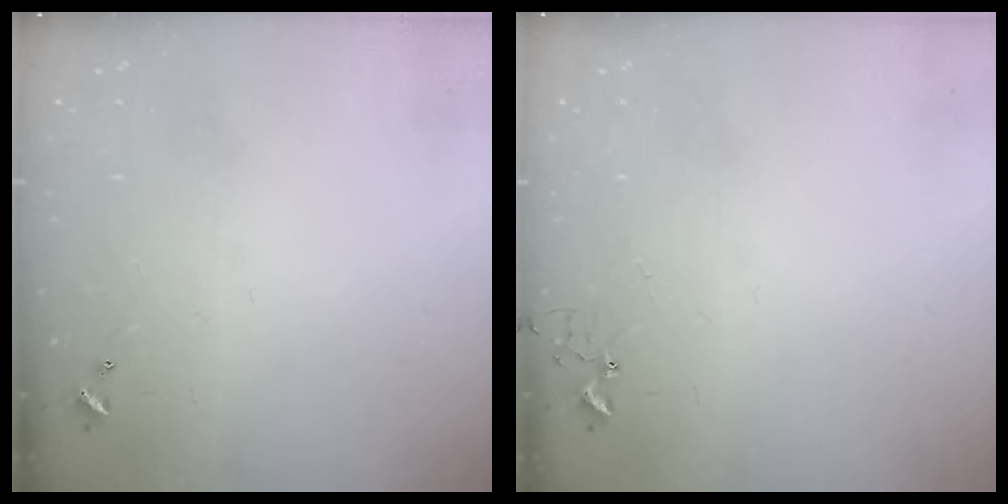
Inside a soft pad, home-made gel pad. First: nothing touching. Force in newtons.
{"total": 2.7, "press": 2.7, "slide": 0.2}